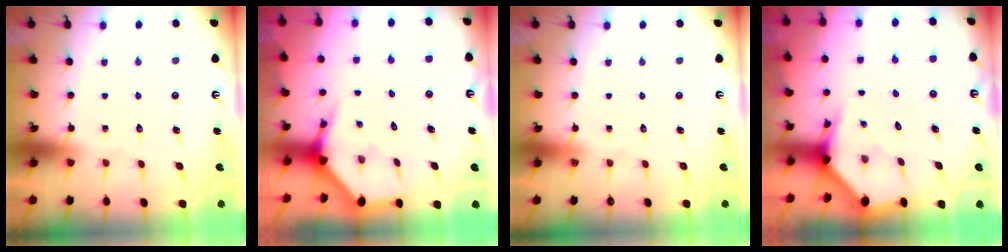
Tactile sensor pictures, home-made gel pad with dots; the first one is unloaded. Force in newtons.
{"total": 3.4, "press": 3.4, "slide": 0.1}
{"total": 0.0}
{"total": 2.8, "press": 2.8, "slide": 0.0}